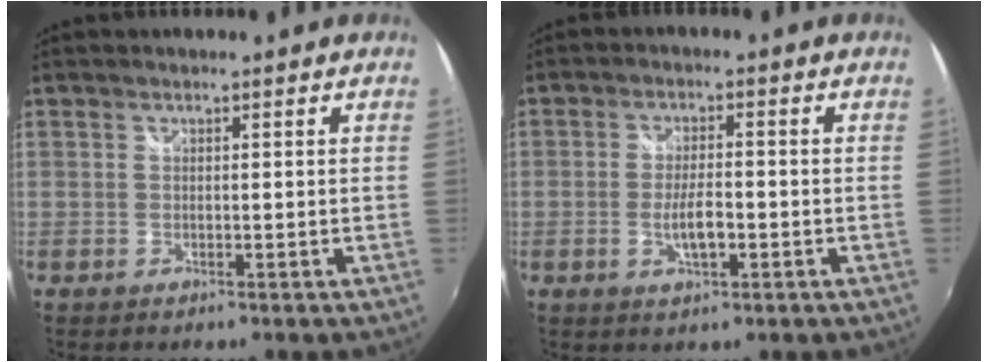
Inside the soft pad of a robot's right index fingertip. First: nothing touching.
{"total": 4.8, "force": [-1.5, 1.5, 4.3], "torque": [-0.087, -0.003, -0.026]}